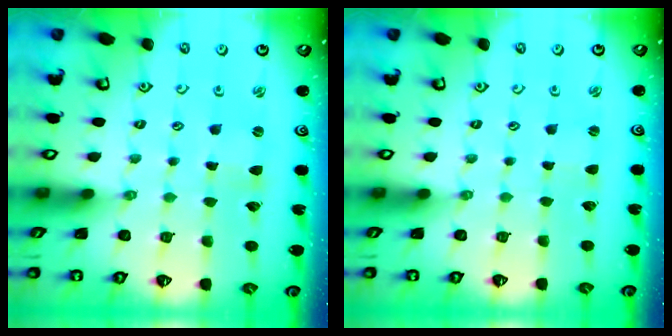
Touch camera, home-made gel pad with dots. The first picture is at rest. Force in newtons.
{"total": 0.0}